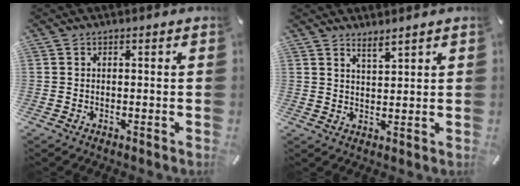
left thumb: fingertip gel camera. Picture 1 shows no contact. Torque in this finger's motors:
{"motor_torque": [0.37, -0.21, -0.06, -0.02, -0.02]}